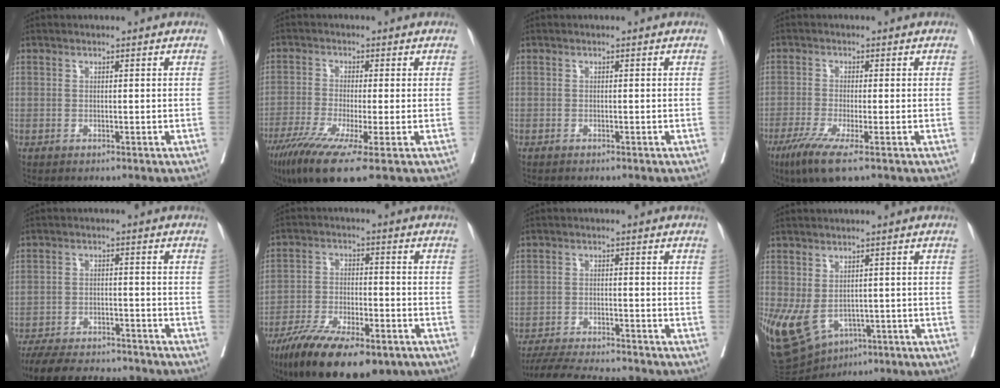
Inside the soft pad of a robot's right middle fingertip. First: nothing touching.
{"total": 10.4, "force": [-5.9, 0.5, 8.5], "torque": [-0.145, -0.029, -0.100]}
{"total": 0.6, "force": [-0.6, 0.1, 0.2], "torque": [-0.005, -0.001, -0.010]}
{"total": 6.2, "force": [-3.6, 0.4, 5.1], "torque": [-0.095, -0.019, -0.066]}
{"total": 17.0, "force": [-15.2, 3.8, 6.6], "torque": [-0.137, -0.014, -0.219]}
{"total": 17.6, "force": [-12.2, 5.4, 11.5], "torque": [-0.190, -0.023, -0.199]}
{"total": 11.5, "force": [-10.7, 0.8, 4.2], "torque": [-0.066, -0.012, -0.167]}
{"total": 12.2, "force": [-4.7, 8.2, 7.7], "torque": [-0.164, -0.007, -0.060]}